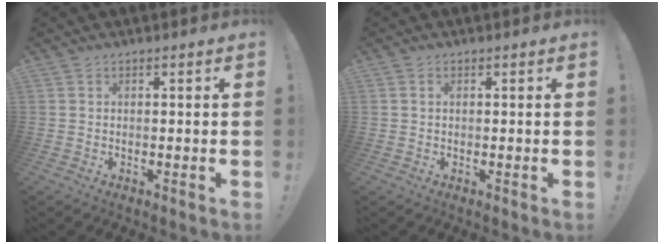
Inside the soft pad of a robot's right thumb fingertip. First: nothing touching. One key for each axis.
{"total": 0.7, "fx": 0.2, "fy": 0.5, "fz": 0.5, "tx": -0.017, "ty": 0.004, "tz": 0.007}